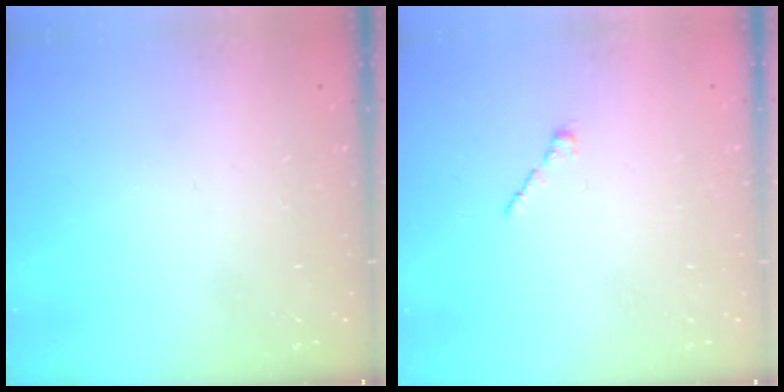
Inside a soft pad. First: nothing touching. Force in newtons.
{"total": 1.7, "press": 1.7, "slide": 0.5}